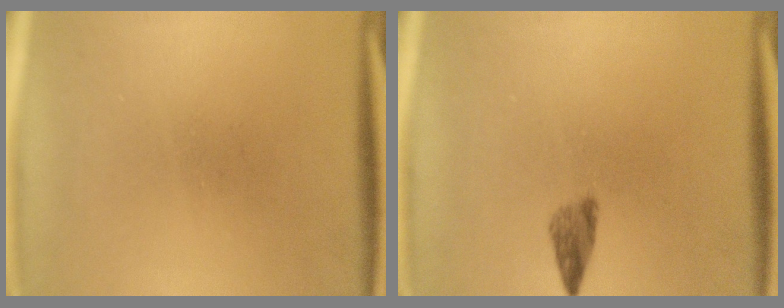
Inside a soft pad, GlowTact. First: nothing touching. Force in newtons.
{"total": 2.1}